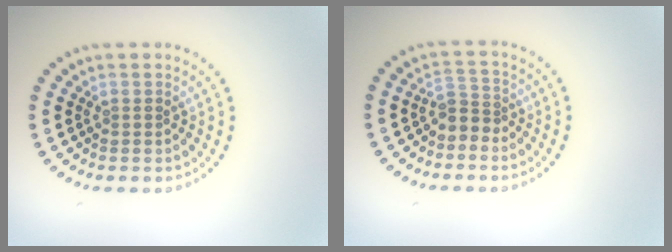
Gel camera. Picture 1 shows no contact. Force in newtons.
{"total": 2.2, "press": 1.7, "slide": 1.4}